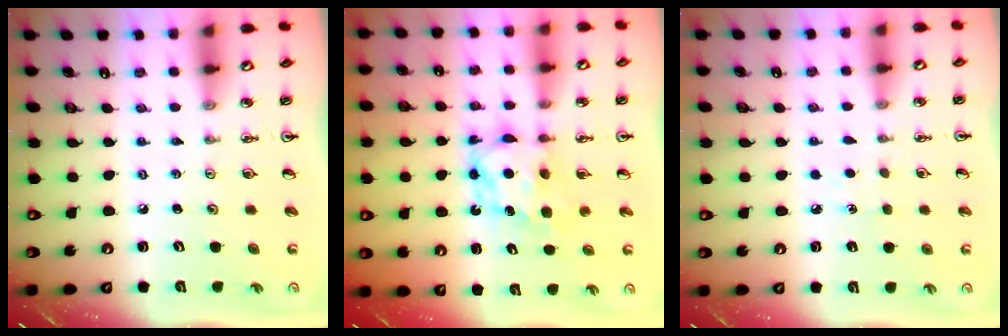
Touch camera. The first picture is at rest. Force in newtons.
{"total": 5.9, "press": 5.9, "slide": 0.4}
{"total": 2.9, "press": 2.8, "slide": 0.4}